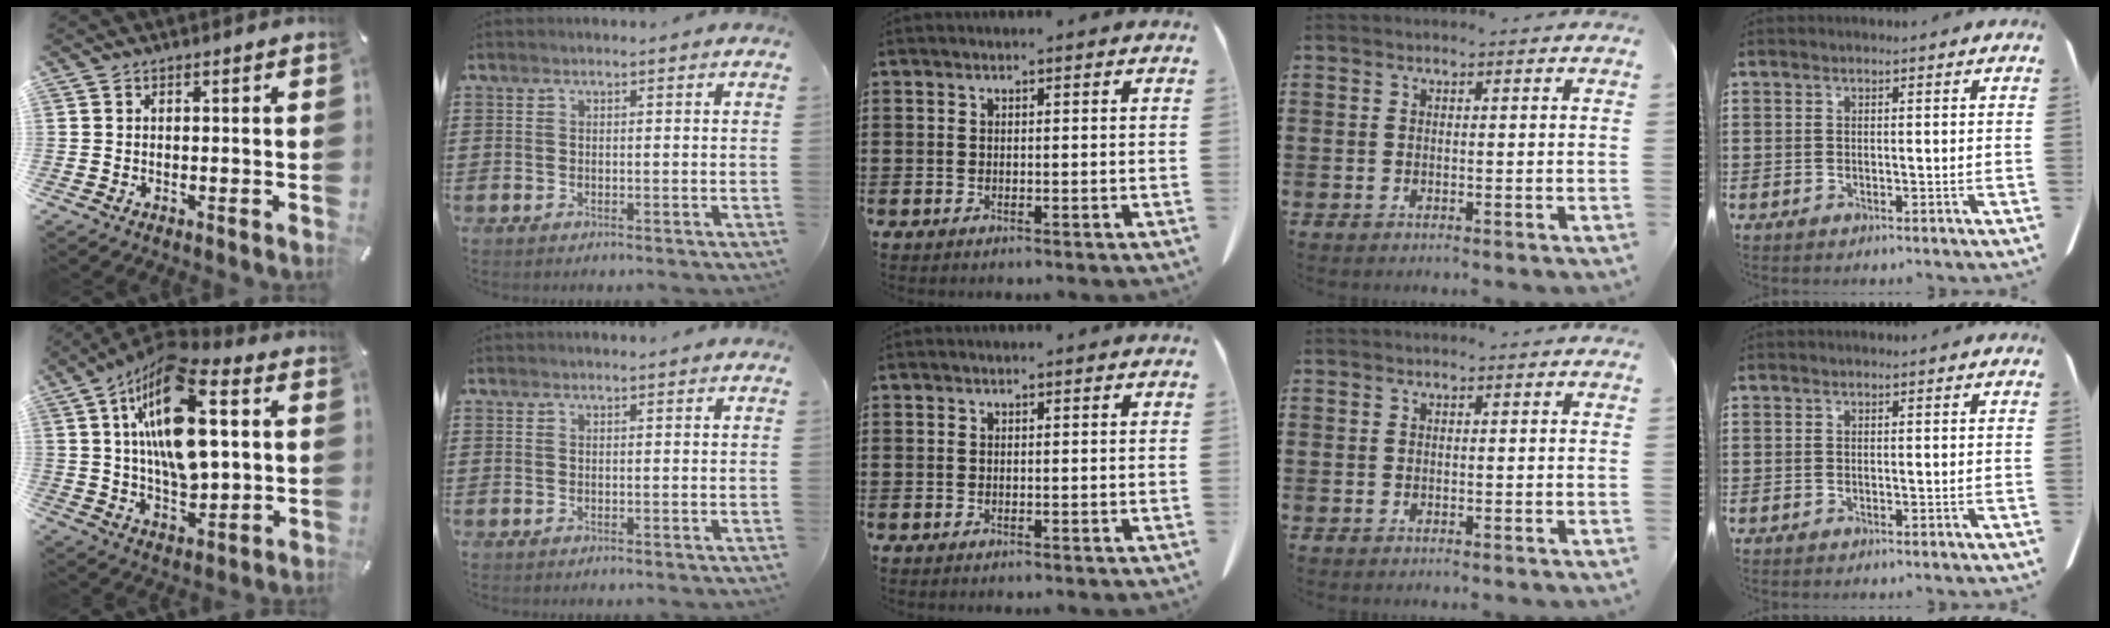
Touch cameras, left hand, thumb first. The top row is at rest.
{"thumb": {"total": 20.3, "force": [5.5, 10.5, 16.4], "torque": [-0.314, -0.004, 0.086]}, "index": {"total": 0.6, "force": [0.5, 0.0, 0.3], "torque": [-0.007, 0.000, 0.011]}}